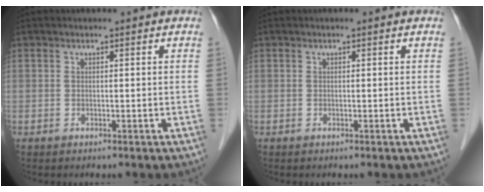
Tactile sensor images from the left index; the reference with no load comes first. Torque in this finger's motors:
{"motor_torque": [-0.01, 0.01, 0.00, 0.00]}